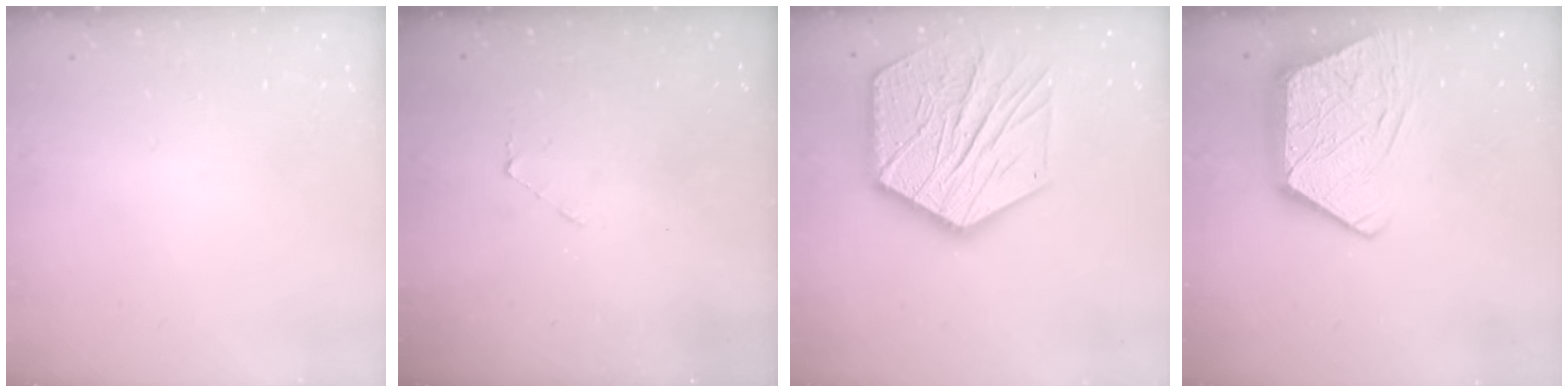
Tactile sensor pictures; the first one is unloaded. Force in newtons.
{"total": 3.5, "press": 3.5, "slide": 0.3}
{"total": 25.4, "press": 25.3, "slide": 2.1}
{"total": 14.4, "press": 14.3, "slide": 1.2}